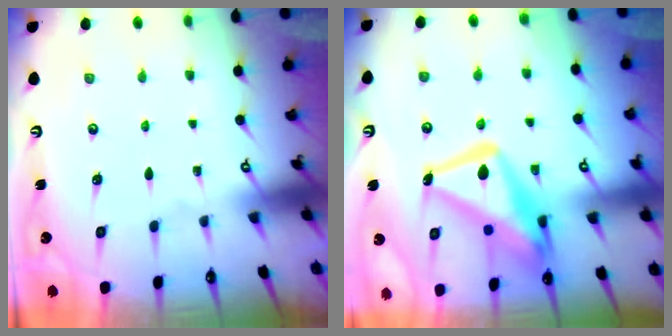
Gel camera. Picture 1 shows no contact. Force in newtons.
{"total": 16.1, "press": 16.0, "slide": 1.7}